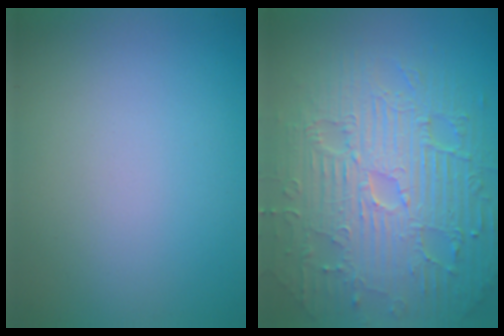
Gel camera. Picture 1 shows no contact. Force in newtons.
{"total": 11.2, "press": 7.3, "slide": 8.5}